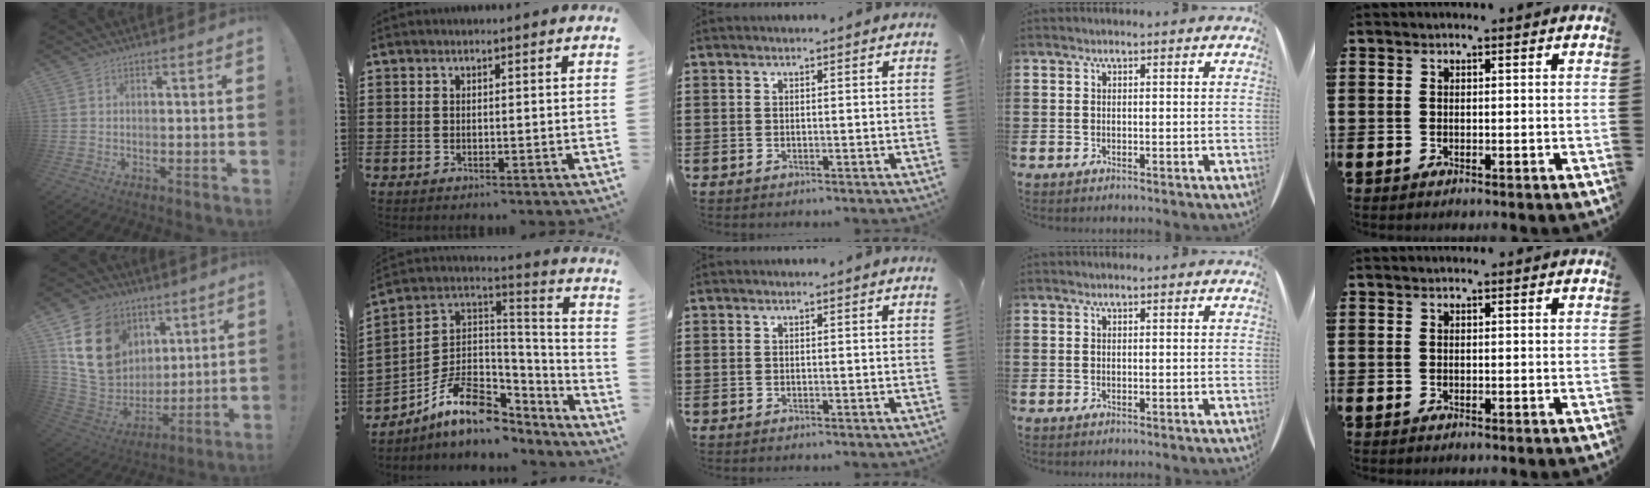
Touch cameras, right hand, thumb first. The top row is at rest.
{"thumb": {"total": 21.4, "force": [8.2, 16.7, 10.5], "torque": [-0.181, -0.032, 0.179]}, "index": {"total": 12.3, "force": [-6.3, 7.5, 7.4], "torque": [-0.148, 0.012, -0.111]}}